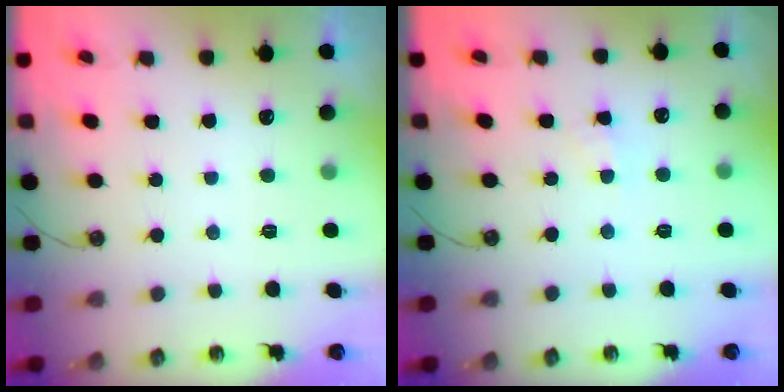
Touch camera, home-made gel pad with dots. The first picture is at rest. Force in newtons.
{"total": 2.0, "press": 2.0, "slide": 0.3}